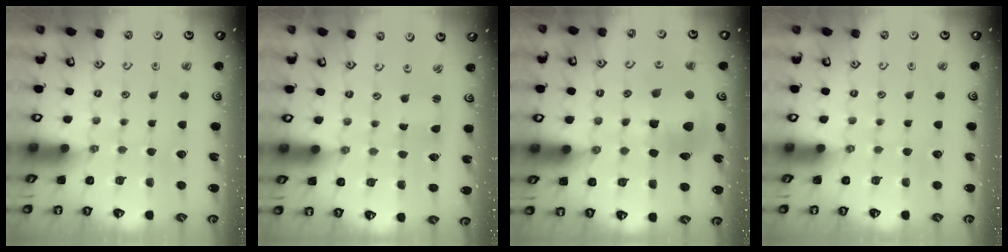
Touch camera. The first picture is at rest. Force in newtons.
{"total": 1.1, "press": 1.1, "slide": 0.1}
{"total": 12.0, "press": 11.8, "slide": 1.7}
{"total": 0.0}